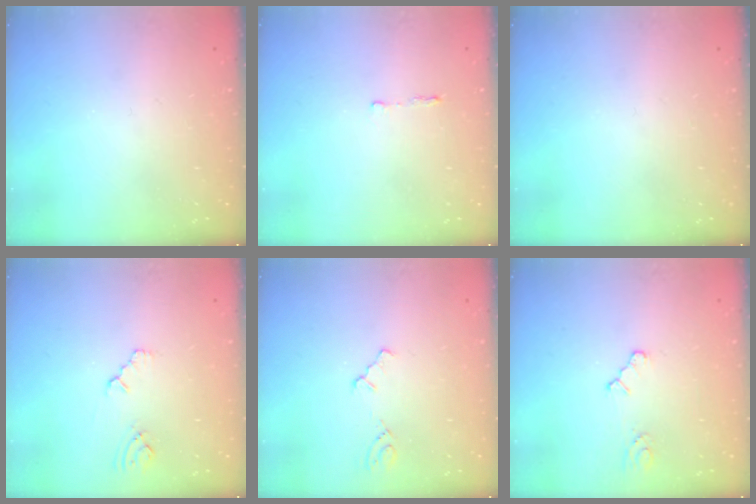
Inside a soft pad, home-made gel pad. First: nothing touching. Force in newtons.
{"total": 2.6, "press": 2.6, "slide": 0.4}
{"total": 0.0}
{"total": 2.4, "press": 2.3, "slide": 0.4}
{"total": 1.8, "press": 1.7, "slide": 0.4}
{"total": 2.6, "press": 2.6, "slide": 0.4}